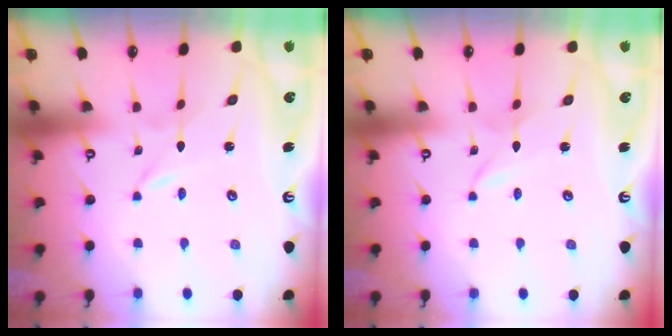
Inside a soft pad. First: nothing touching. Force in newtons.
{"total": 1.6, "press": 1.6, "slide": 0.0}